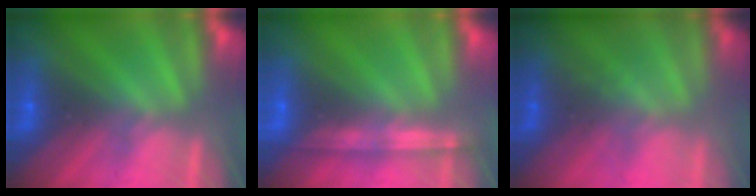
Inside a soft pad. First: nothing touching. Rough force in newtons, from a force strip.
{"total": 1.1}
{"total": 1.4}